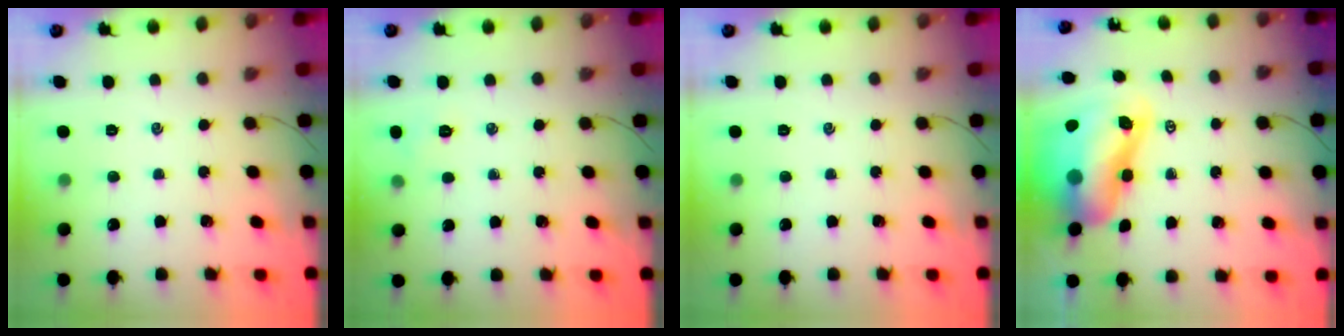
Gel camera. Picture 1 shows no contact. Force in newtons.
{"total": 4.0, "press": 3.9, "slide": 1.0}
{"total": 0.0}
{"total": 14.7, "press": 14.2, "slide": 3.9}